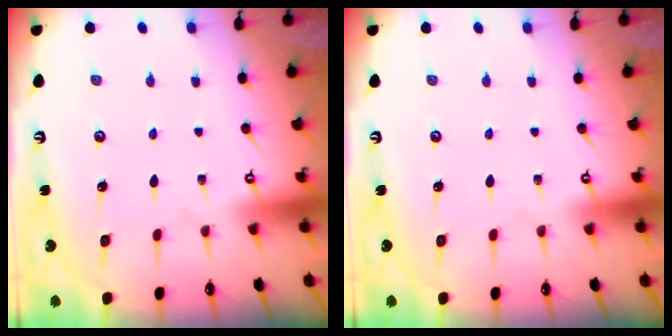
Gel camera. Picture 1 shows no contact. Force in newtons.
{"total": 0.0}